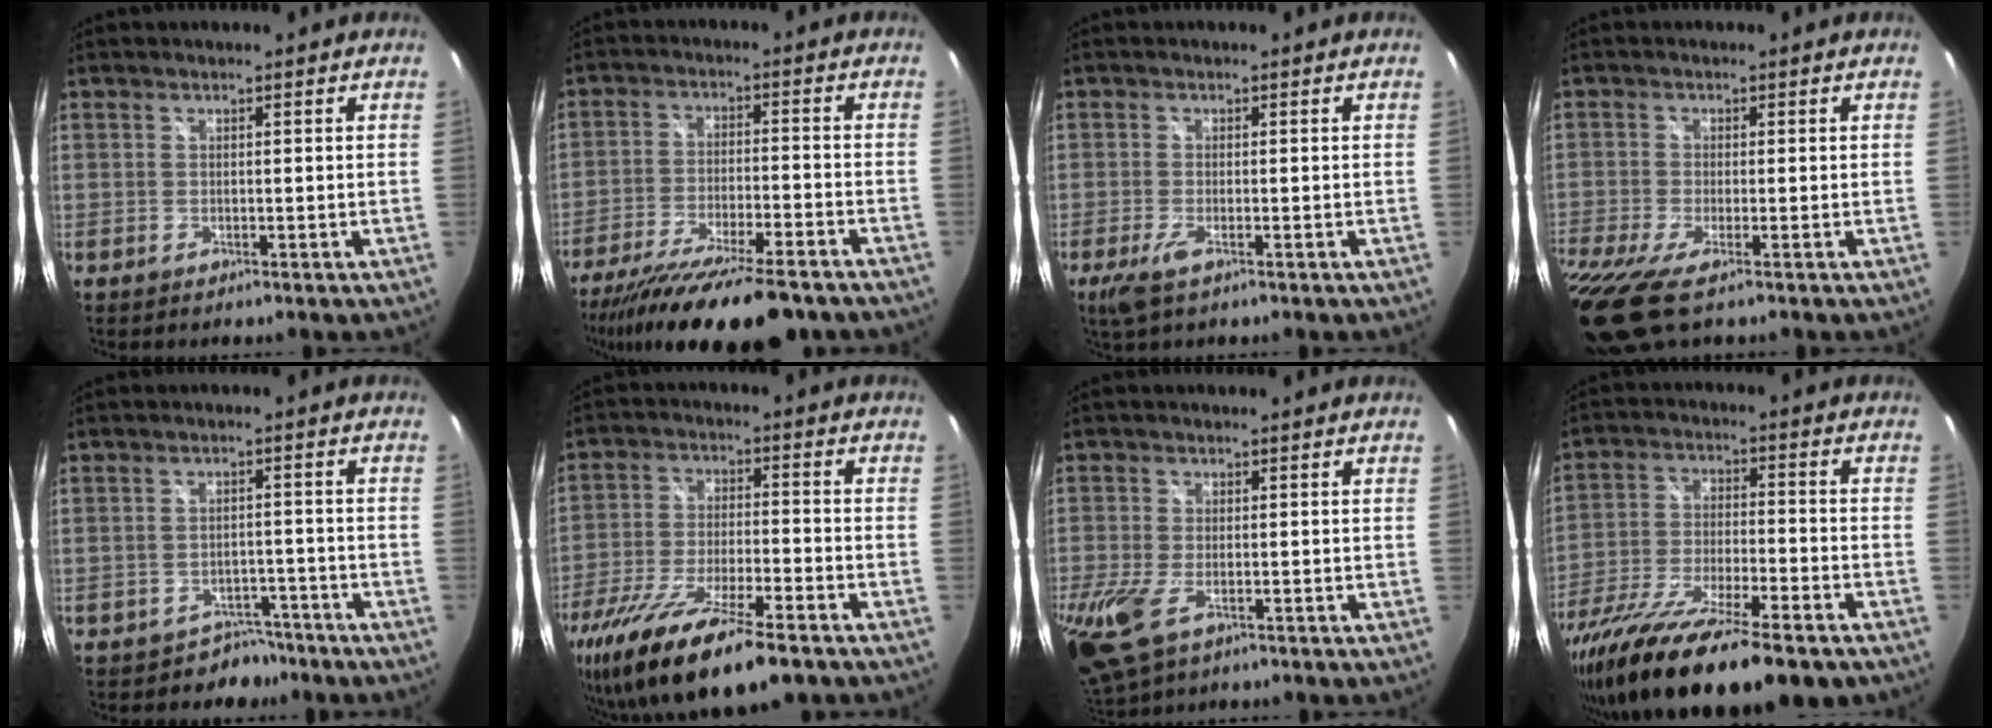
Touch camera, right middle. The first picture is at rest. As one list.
[{"total": 20.4, "force": [-16.4, 3.9, 11.5], "torque": [-0.218, -0.050, -0.259]}, {"total": 3.5, "force": [-1.9, 0.7, 2.9], "torque": [-0.063, -0.013, -0.035]}, {"total": 9.5, "force": [-6.0, 1.7, 7.2], "torque": [-0.170, -0.051, -0.114]}, {"total": 5.1, "force": [-3.9, 3.2, -0.2], "torque": [0.006, 0.026, -0.055]}, {"total": 19.4, "force": [-14.2, 4.4, 12.5], "torque": [-0.250, -0.056, -0.243]}, {"total": 13.8, "force": [-5.9, 7.7, 9.7], "torque": [-0.242, -0.048, -0.102]}, {"total": 25.0, "force": [-18.3, 6.1, 15.8], "torque": [-0.298, -0.075, -0.302]}]